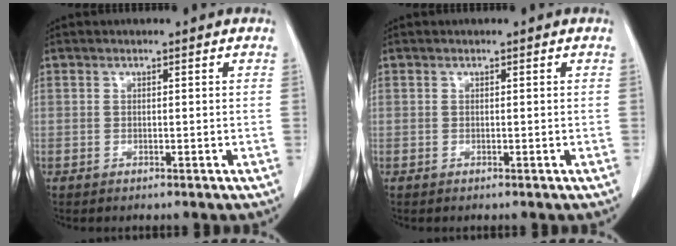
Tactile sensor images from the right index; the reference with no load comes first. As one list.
[{"total": 0.0}]